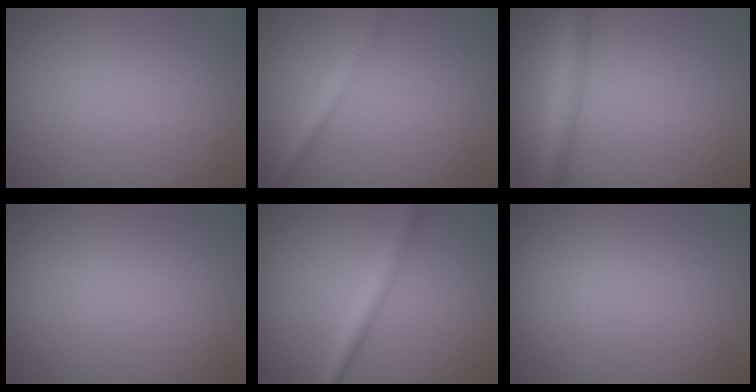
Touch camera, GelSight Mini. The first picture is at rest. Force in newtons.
{"total": 1.9, "press": 1.9, "slide": 0.0}
{"total": 3.7, "press": 3.7, "slide": 0.1}
{"total": 0.0}
{"total": 2.5, "press": 2.5, "slide": 0.1}
{"total": 0.0}